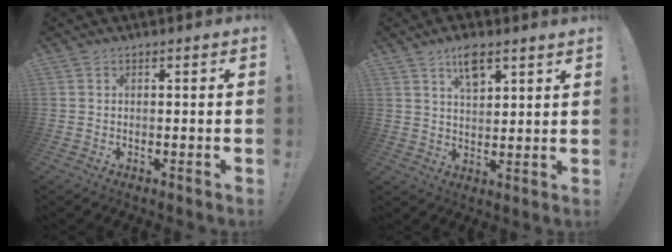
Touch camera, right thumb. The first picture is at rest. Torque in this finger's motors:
{"motor_torque": [0.01, 0.02, 0.26, 0.42, 0.19]}